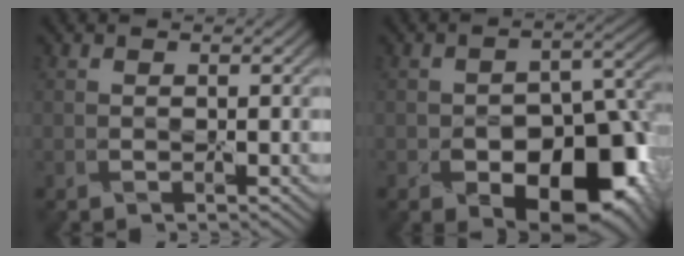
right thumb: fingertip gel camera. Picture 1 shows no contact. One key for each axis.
{"total": 14.4, "fx": -6.9, "fy": 8.4, "fz": 9.4, "tx": -0.126, "ty": -0.019, "tz": -0.099}